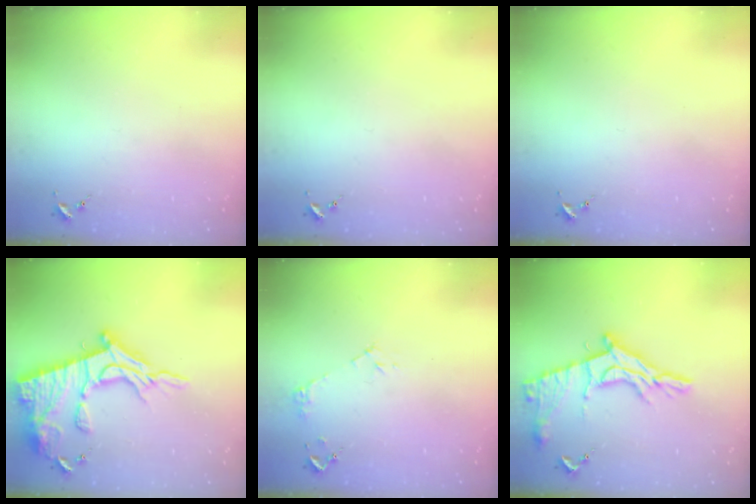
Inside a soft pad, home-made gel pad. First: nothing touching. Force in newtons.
{"total": 0.0}
{"total": 0.0}
{"total": 22.5, "press": 22.4, "slide": 1.6}
{"total": 6.4, "press": 6.4, "slide": 0.6}
{"total": 17.8, "press": 17.8, "slide": 1.2}